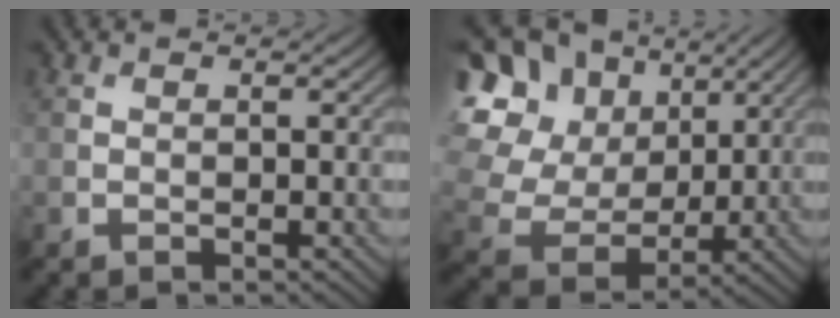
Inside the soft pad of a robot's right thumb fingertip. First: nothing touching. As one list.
[{"total": 18.5, "force": [6.3, 15.0, 8.8], "torque": [-0.286, 0.048, 0.137]}]